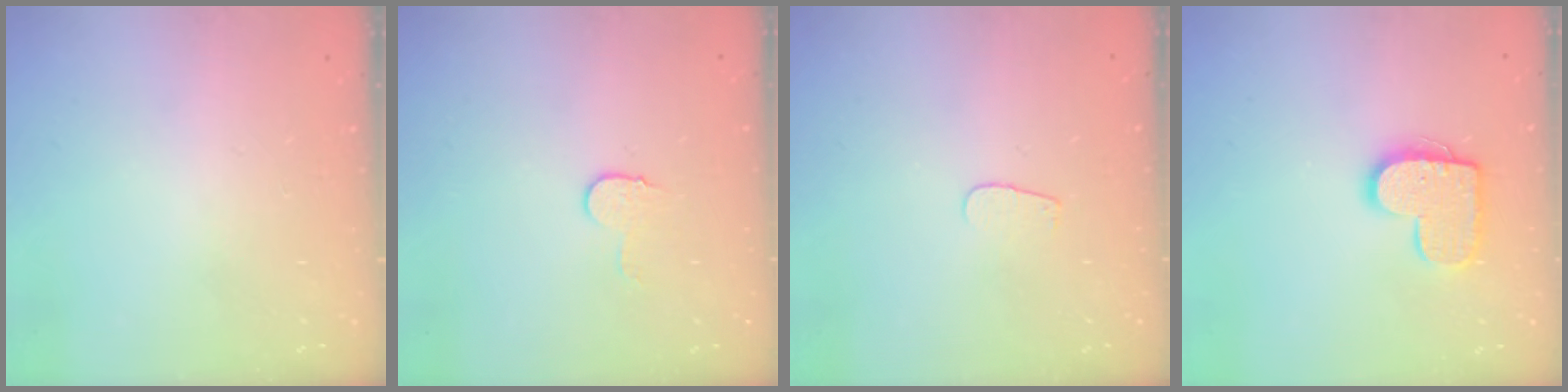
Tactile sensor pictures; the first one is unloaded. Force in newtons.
{"total": 6.4, "press": 6.4, "slide": 0.6}
{"total": 2.6, "press": 2.5, "slide": 0.3}
{"total": 12.4, "press": 12.4, "slide": 0.6}